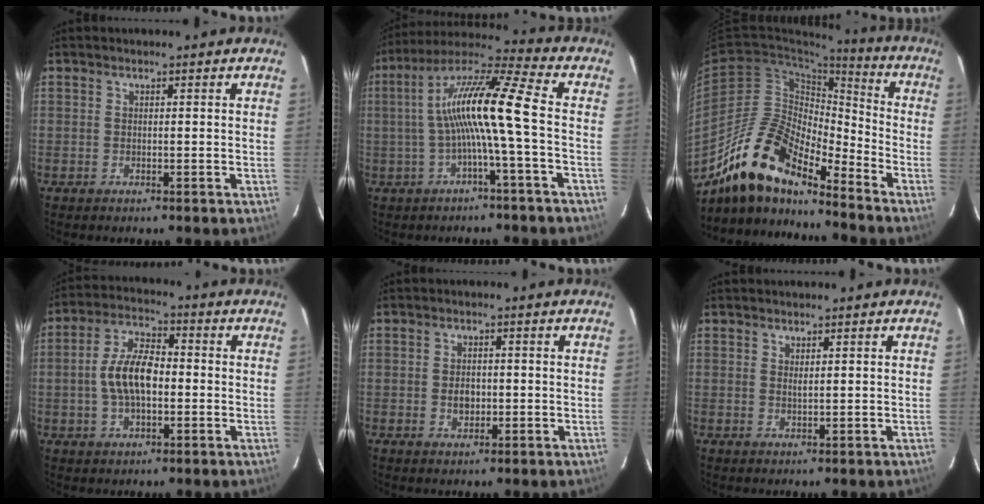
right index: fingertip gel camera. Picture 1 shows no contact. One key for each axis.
{"total": 12.8, "fx": -1.3, "fy": -0.4, "fz": 12.7, "tx": -0.244, "ty": 0.018, "tz": -0.024}
{"total": 17.3, "fx": -13.8, "fy": 5.1, "fz": 9.0, "tx": -0.161, "ty": 0.000, "tz": -0.264}
{"total": 9.5, "fx": -0.9, "fy": 4.8, "fz": 8.1, "tx": -0.160, "ty": 0.014, "tz": -0.016}
{"total": 3.0, "fx": -0.4, "fy": 2.2, "fz": 1.9, "tx": -0.033, "ty": 0.002, "tz": -0.005}
{"total": 1.0, "fx": 0.7, "fy": 0.2, "fz": 0.6, "tx": -0.012, "ty": -0.001, "tz": 0.013}